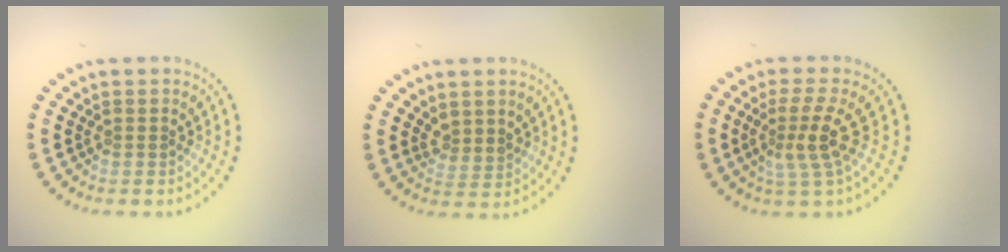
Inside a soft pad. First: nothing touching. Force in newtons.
{"total": 1.7, "press": 1.3, "slide": 1.1}
{"total": 3.1, "press": 2.3, "slide": 2.0}